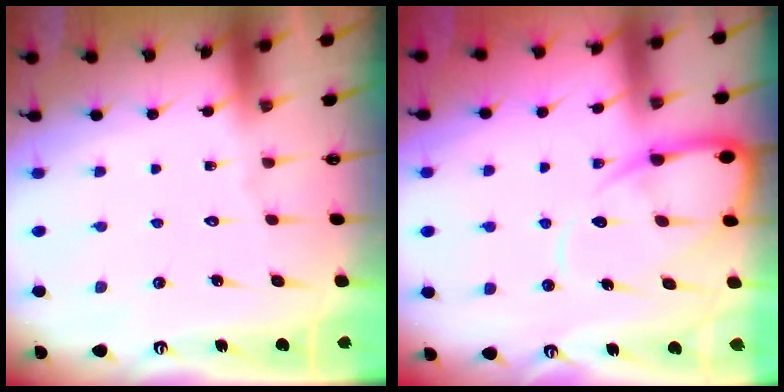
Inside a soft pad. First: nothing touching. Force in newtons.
{"total": 10.7, "press": 10.7, "slide": 1.0}